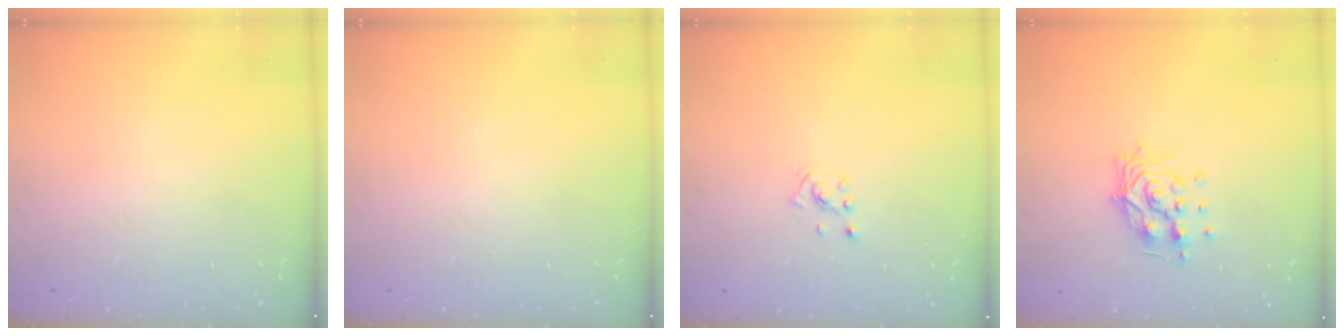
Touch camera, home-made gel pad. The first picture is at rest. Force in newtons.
{"total": 0.0}
{"total": 2.0, "press": 2.0, "slide": 0.6}
{"total": 10.8, "press": 10.7, "slide": 1.1}